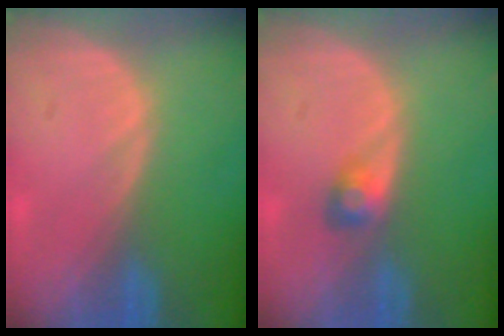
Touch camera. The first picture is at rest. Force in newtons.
{"total": 2.1, "press": 2.1, "slide": 0.2}